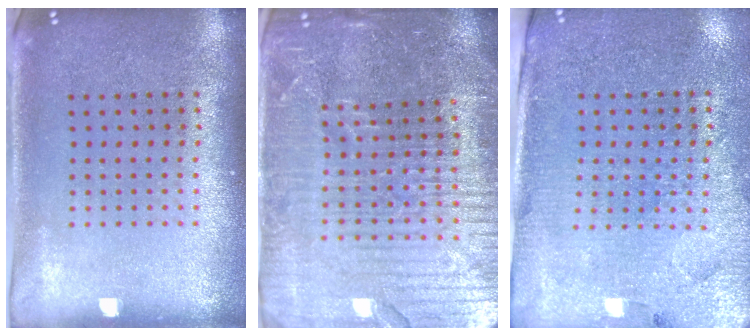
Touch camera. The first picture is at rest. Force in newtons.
{"total": 5.7, "press": 5.1, "slide": 2.6}
{"total": 3.1, "press": 2.9, "slide": 0.9}